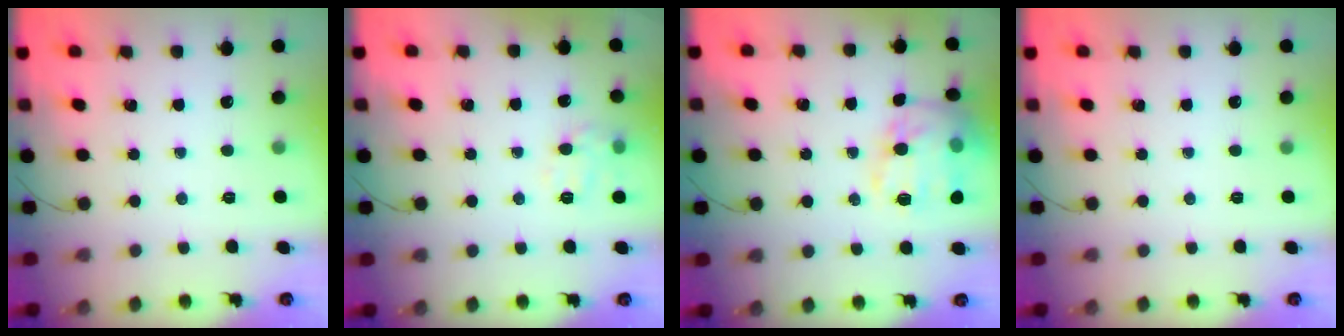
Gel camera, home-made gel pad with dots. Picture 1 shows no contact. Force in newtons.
{"total": 8.0, "press": 8.0, "slide": 0.5}
{"total": 15.6, "press": 15.6, "slide": 0.7}
{"total": 0.0}